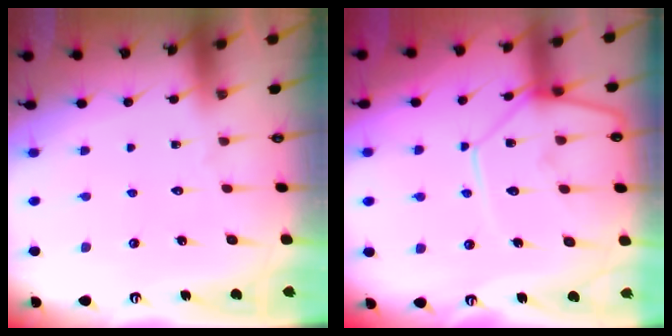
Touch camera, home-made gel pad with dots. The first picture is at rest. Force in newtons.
{"total": 11.8, "press": 11.8, "slide": 1.0}